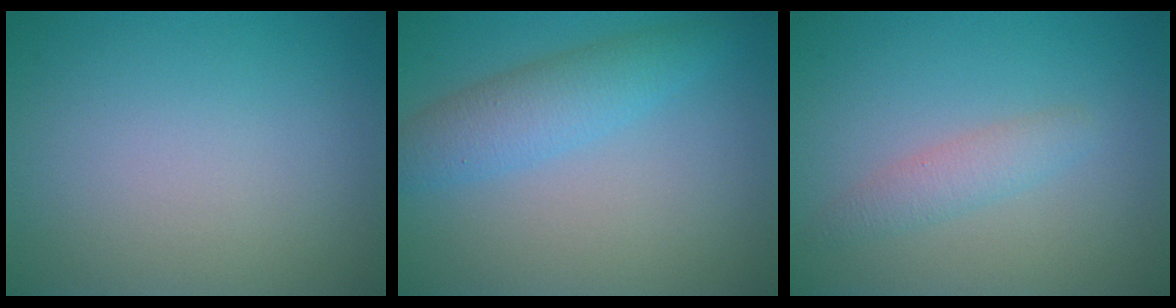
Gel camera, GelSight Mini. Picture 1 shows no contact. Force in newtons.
{"total": 3.7, "press": 3.7, "slide": 0.1}
{"total": 1.9, "press": 1.9, "slide": 0.1}